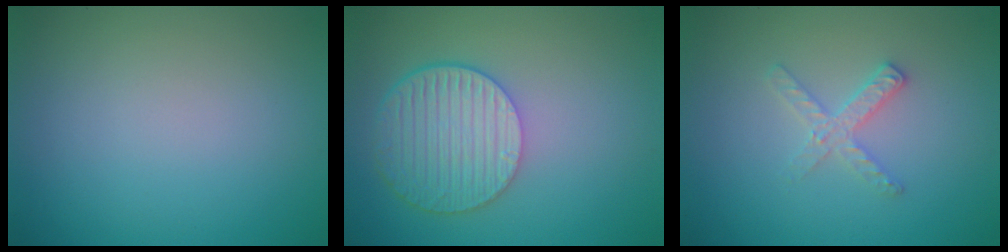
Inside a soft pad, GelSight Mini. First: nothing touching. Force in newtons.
{"total": 6.1, "press": 4.8, "slide": 3.8}
{"total": 2.0, "press": 2.0, "slide": 0.2}